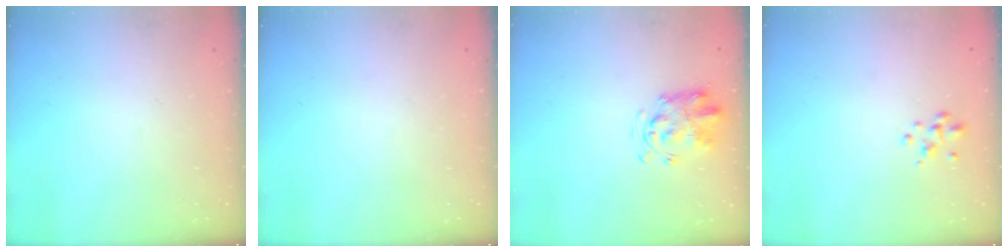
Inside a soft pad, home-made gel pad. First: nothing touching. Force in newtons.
{"total": 0.0}
{"total": 3.1, "press": 3.1, "slide": 0.6}
{"total": 2.1, "press": 2.1, "slide": 0.1}